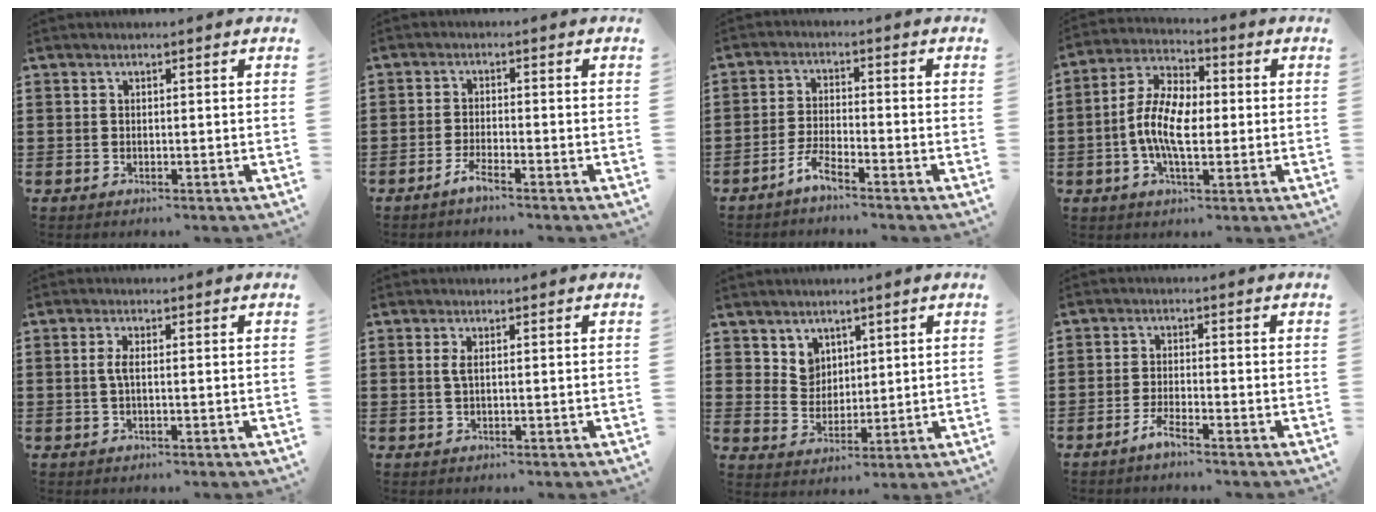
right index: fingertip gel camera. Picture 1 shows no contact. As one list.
[{"total": 2.3, "force": [-1.9, -0.2, 1.3], "torque": [-0.031, -0.004, -0.038]}, {"total": 3.7, "force": [-3.2, 0.0, 1.8], "torque": [-0.050, -0.002, -0.066]}, {"total": 8.8, "force": [-1.2, 4.1, 7.6], "torque": [-0.176, 0.000, -0.031]}, {"total": 2.0, "force": [-0.2, 0.3, 2.0], "torque": [-0.052, -0.006, -0.010]}, {"total": 1.2, "force": [0.1, 0.0, 1.2], "torque": [-0.024, -0.001, 0.001]}, {"total": 4.5, "force": [3.0, 3.3, 0.6], "torque": [-0.021, 0.003, 0.055]}, {"total": 2.6, "force": [-2.2, -0.1, 1.4], "torque": [-0.033, -0.003, -0.043]}]